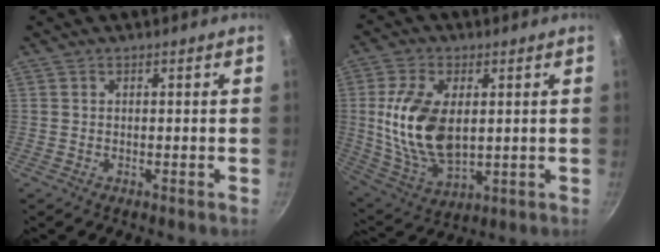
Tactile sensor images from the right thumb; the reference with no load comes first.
{"total": 16.1, "force": [1.8, 9.2, 13.1], "torque": [-0.240, -0.014, 0.043]}